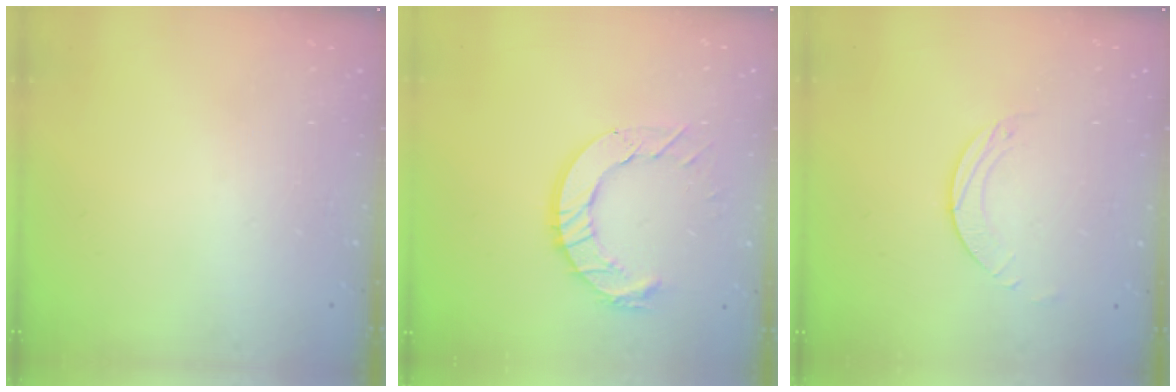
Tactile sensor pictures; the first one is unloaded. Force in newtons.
{"total": 11.0, "press": 10.9, "slide": 1.1}
{"total": 2.0, "press": 2.0, "slide": 0.2}